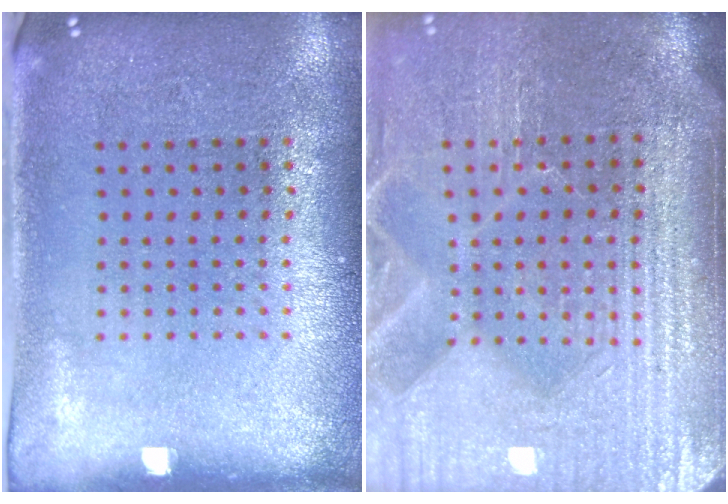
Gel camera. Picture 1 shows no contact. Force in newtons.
{"total": 4.7, "press": 4.2, "slide": 2.1}